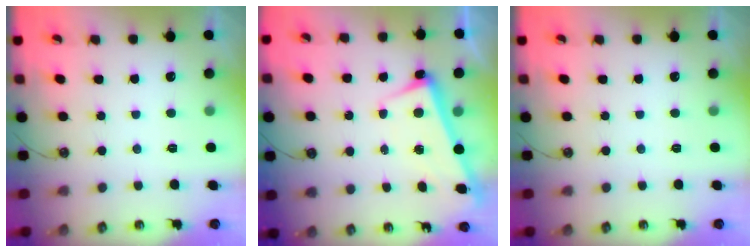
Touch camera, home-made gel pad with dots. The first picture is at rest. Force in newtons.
{"total": 2.4, "press": 2.3, "slide": 0.7}
{"total": 0.0}